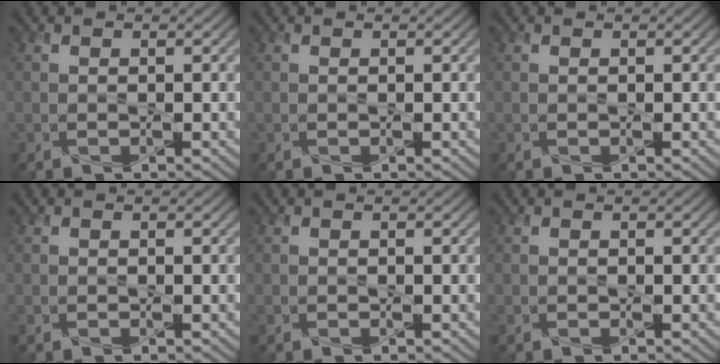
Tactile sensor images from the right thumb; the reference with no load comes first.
{"total": 0.0}
{"total": 0.0}
{"total": 0.0}
{"total": 0.0}
{"total": 0.0}